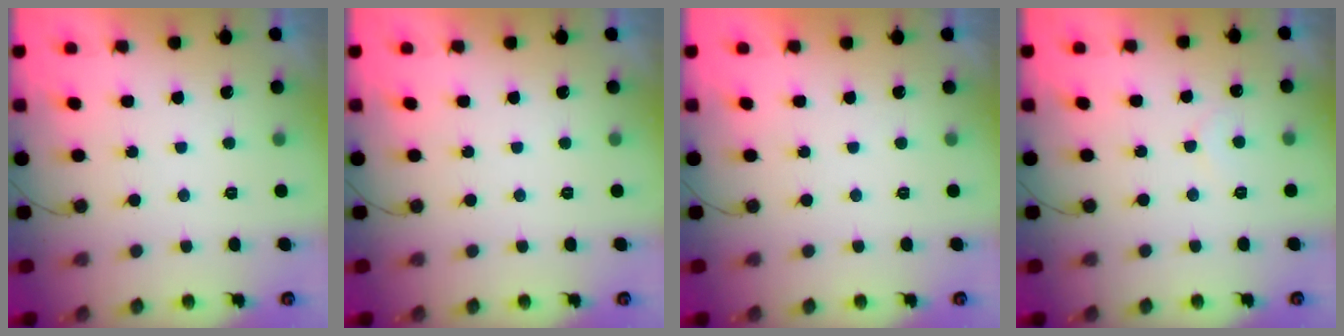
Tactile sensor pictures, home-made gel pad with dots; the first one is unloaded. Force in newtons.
{"total": 0.0}
{"total": 1.8, "press": 1.8, "slide": 0.0}
{"total": 4.8, "press": 4.8, "slide": 0.3}